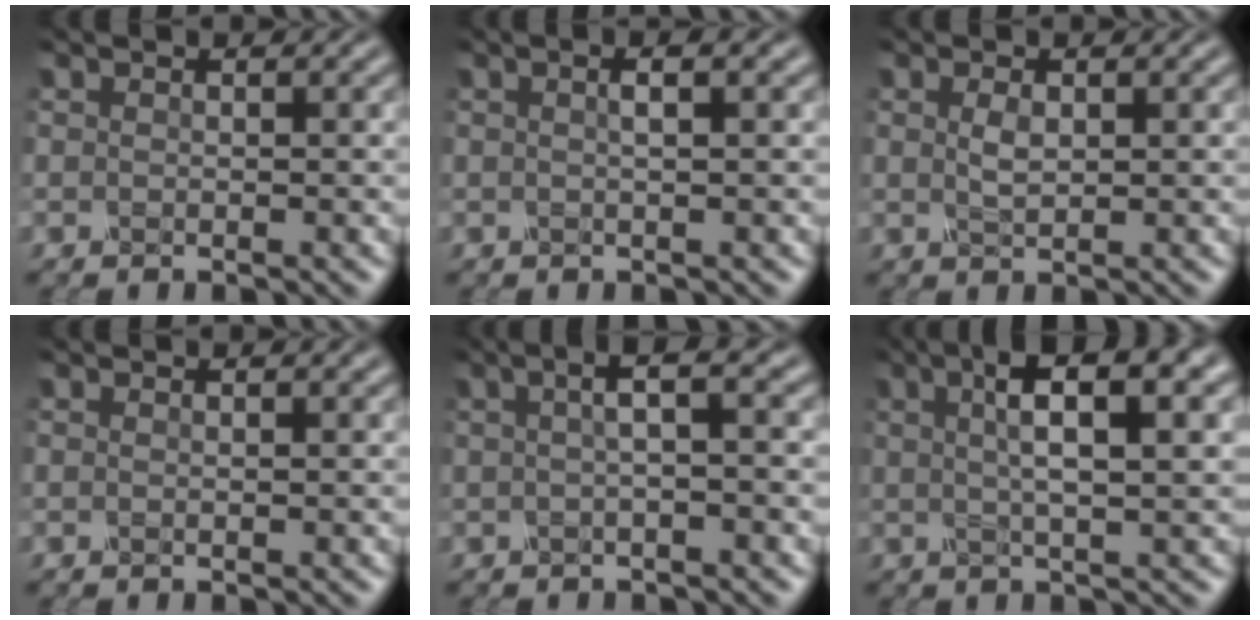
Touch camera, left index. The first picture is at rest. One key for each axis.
{"total": 2.4, "fx": 0.7, "fy": 0.8, "fz": 2.1, "tx": -0.015, "ty": 0.008, "tz": -0.005}
{"total": 0.8, "fx": 0.1, "fy": 0.3, "fz": 0.8, "tx": -0.027, "ty": -0.002, "tz": 0.015}
{"total": 0.5, "fx": 0.2, "fy": 0.2, "fz": 0.4, "tx": -0.002, "ty": 0.002, "tz": -0.002}
{"total": 2.8, "fx": 0.2, "fy": 0.5, "fz": 2.8, "tx": -0.046, "ty": 0.012, "tz": 0.009}
{"total": 6.9, "fx": 2.1, "fy": 1.5, "fz": 6.4, "tx": -0.100, "ty": 0.013, "tz": 0.038}